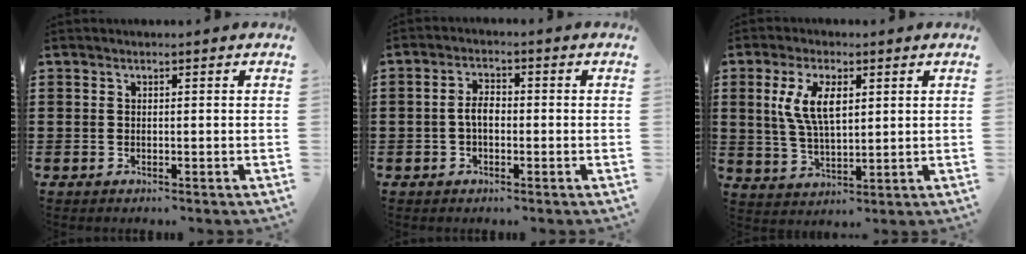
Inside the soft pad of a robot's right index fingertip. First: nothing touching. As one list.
[{"total": 2.8, "force": [-0.4, 1.3, 2.5], "torque": [-0.054, 0.001, -0.009]}, {"total": 7.0, "force": [2.2, 3.0, 5.9], "torque": [-0.130, 0.007, 0.037]}]